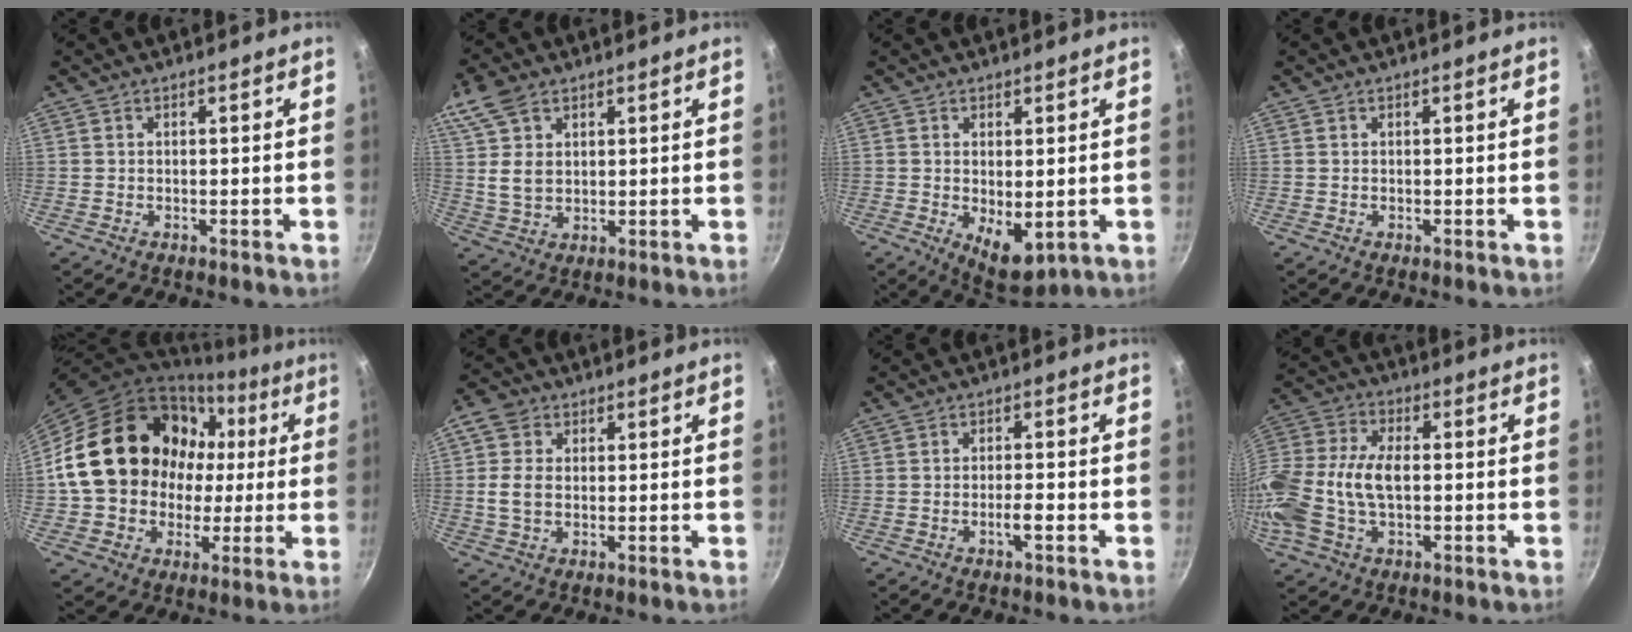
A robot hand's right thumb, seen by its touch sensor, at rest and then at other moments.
{"total": 9.3, "force": [4.4, 6.0, 5.7], "torque": [-0.094, -0.010, 0.088]}
{"total": 7.1, "force": [-0.5, 3.6, 6.1], "torque": [-0.076, -0.017, 0.007]}
{"total": 0.0}
{"total": 21.0, "force": [2.4, 17.7, 11.2], "torque": [-0.158, 0.042, 0.053]}
{"total": 6.4, "force": [0.8, 5.0, 4.0], "torque": [-0.059, 0.003, 0.007]}
{"total": 2.3, "force": [-1.0, 0.4, 2.1], "torque": [-0.037, 0.010, -0.019]}
{"total": 17.2, "force": [-1.3, 10.4, 13.6], "torque": [-0.297, 0.022, -0.036]}